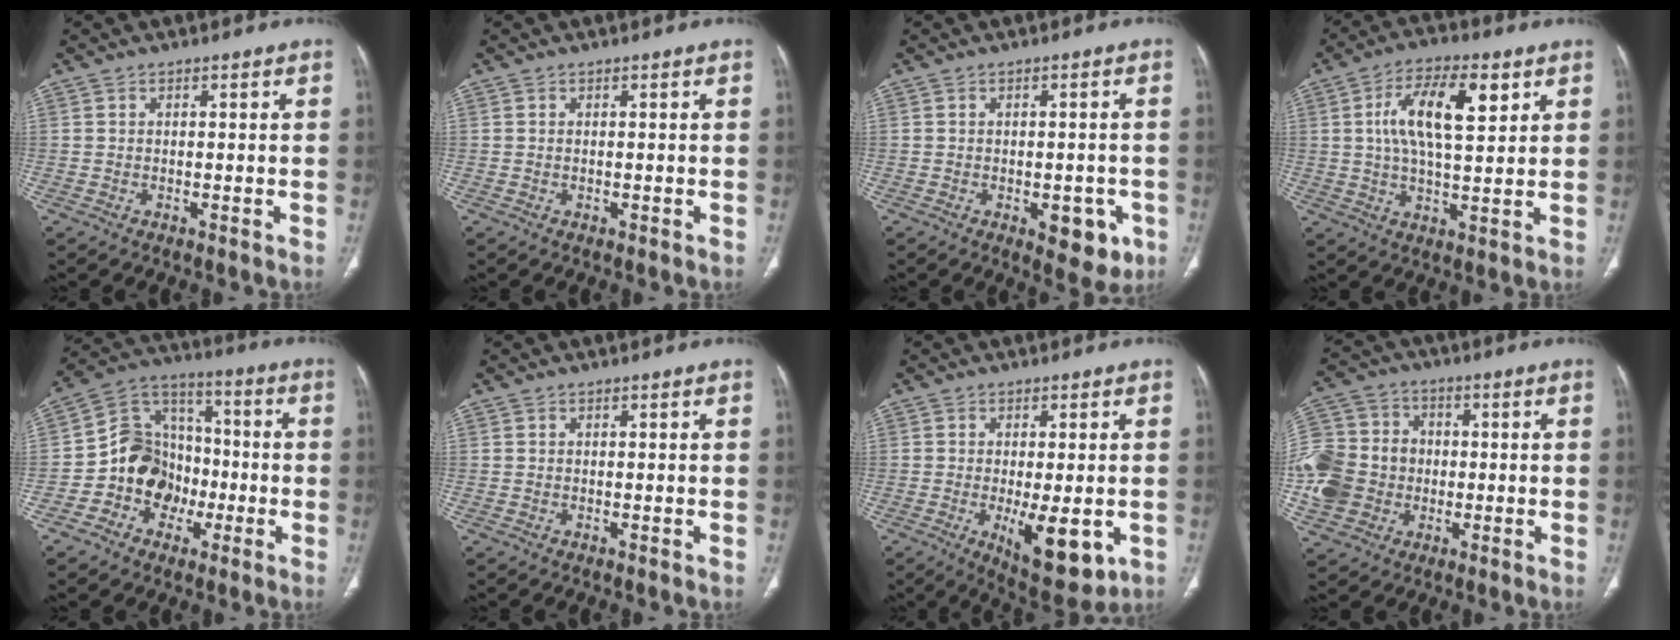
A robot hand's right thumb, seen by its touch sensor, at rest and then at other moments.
{"total": 0.0}
{"total": 7.2, "force": [-2.7, 3.8, 5.5], "torque": [-0.043, 0.006, -0.023]}
{"total": 12.9, "force": [4.0, 5.4, 11.0], "torque": [-0.186, 0.000, 0.068]}
{"total": 14.1, "force": [-4.1, 11.9, 6.4], "torque": [-0.061, 0.059, -0.077]}
{"total": 0.0}
{"total": 11.2, "force": [-3.0, 4.4, 9.9], "torque": [-0.134, -0.020, -0.032]}
{"total": 17.0, "force": [-2.1, 14.6, 8.5], "torque": [-0.176, 0.027, -0.037]}